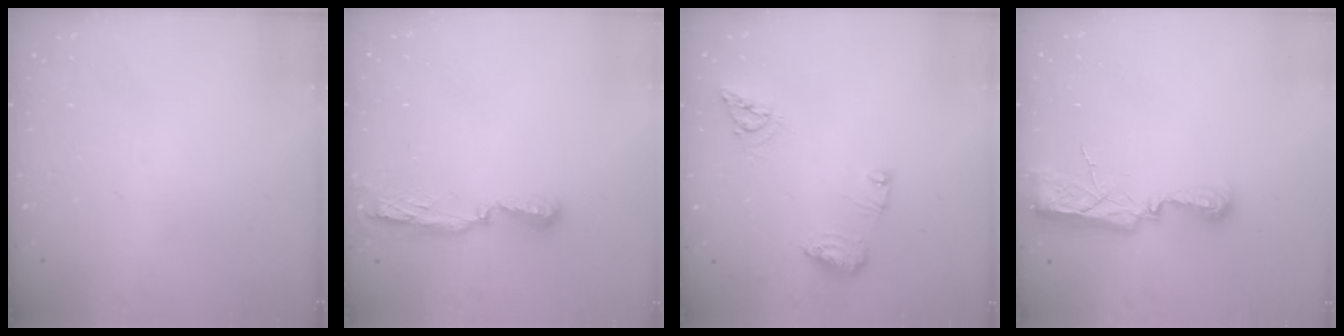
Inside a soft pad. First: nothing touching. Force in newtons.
{"total": 9.5, "press": 7.8, "slide": 5.5}
{"total": 9.7, "press": 9.6, "slide": 1.1}
{"total": 7.8, "press": 7.7, "slide": 1.2}